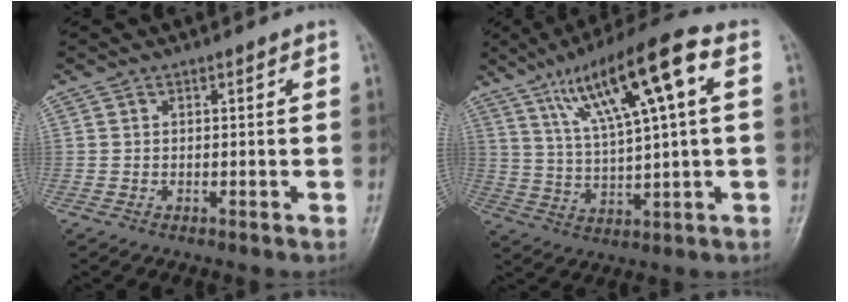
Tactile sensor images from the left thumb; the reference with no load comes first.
{"total": 16.7, "force": [6.5, 3.4, 15.0], "torque": [-0.259, 0.006, 0.114]}